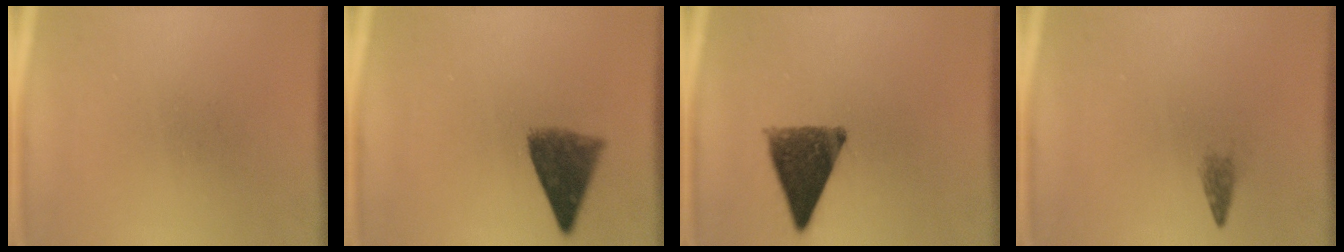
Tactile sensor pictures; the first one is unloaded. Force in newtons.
{"total": 7.1}
{"total": 10.4}
{"total": 1.3}